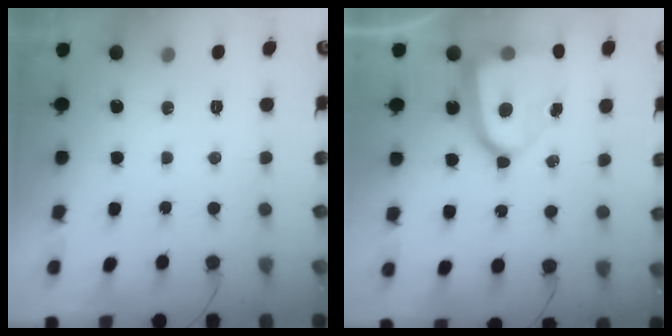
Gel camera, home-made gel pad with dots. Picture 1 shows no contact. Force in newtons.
{"total": 16.6, "press": 16.5, "slide": 1.5}